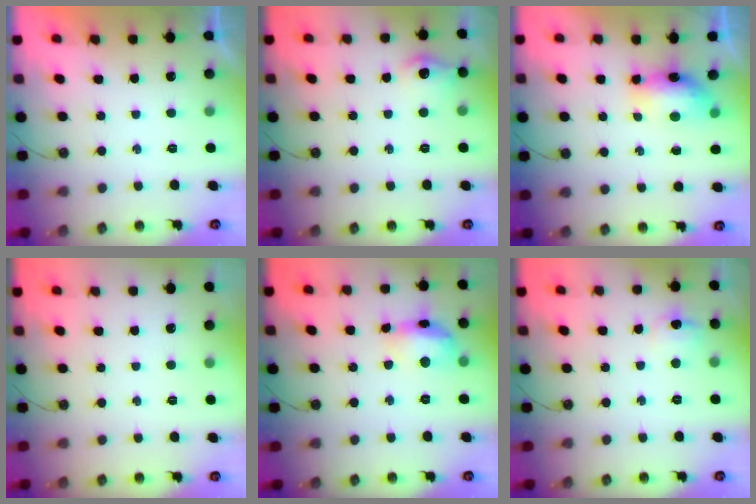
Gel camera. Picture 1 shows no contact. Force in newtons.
{"total": 9.0, "press": 8.9, "slide": 0.9}
{"total": 7.8, "press": 7.7, "slide": 1.1}
{"total": 0.0}
{"total": 13.8, "press": 13.8, "slide": 1.0}
{"total": 6.6, "press": 6.6, "slide": 0.7}